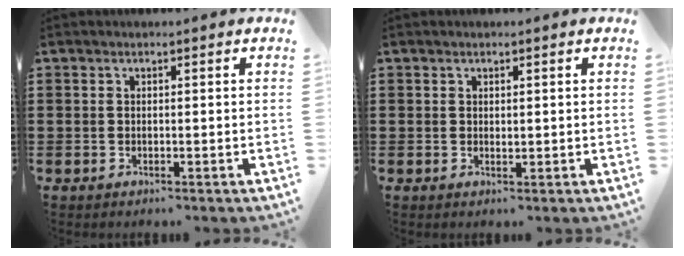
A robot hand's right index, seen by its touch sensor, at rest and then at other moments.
{"total": 0.8, "force": [0.6, 0.4, 0.2], "torque": [-0.006, 0.002, 0.012]}